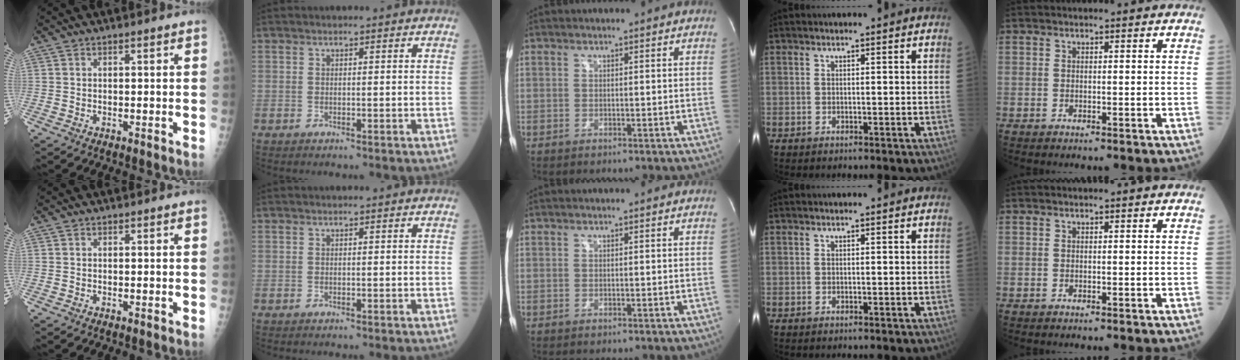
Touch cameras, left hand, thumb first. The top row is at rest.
{}